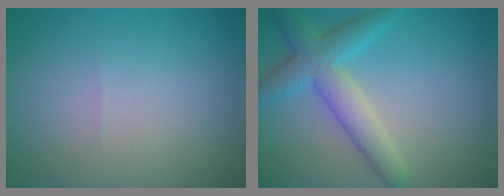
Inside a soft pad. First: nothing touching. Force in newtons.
{"total": 4.8, "press": 4.8, "slide": 0.2}